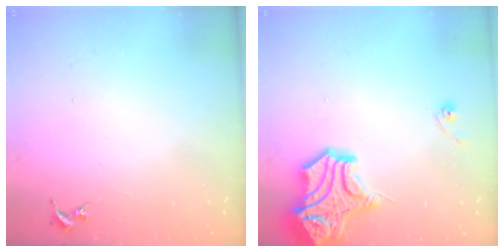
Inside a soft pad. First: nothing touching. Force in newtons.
{"total": 21.1, "press": 21.0, "slide": 2.6}